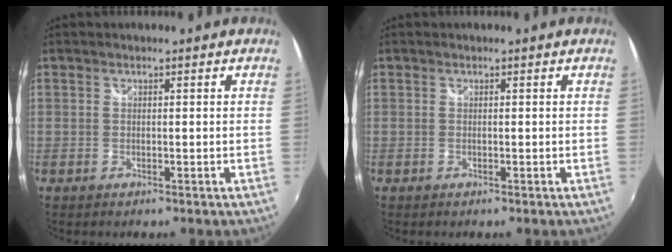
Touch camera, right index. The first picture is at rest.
{"total": 0.0}